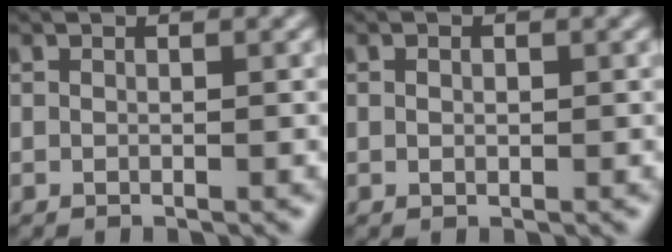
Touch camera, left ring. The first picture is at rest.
{"total": 0.6, "force": [0.1, 0.5, 0.4], "torque": [-0.007, 0.000, 0.001]}